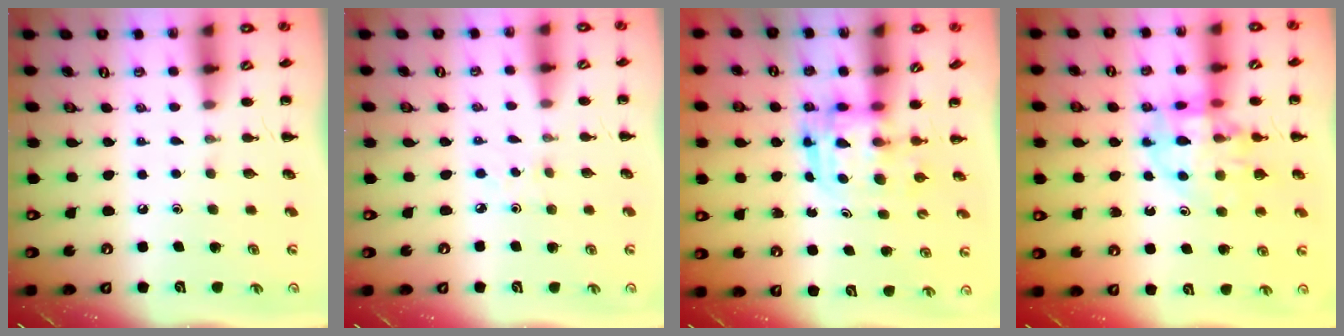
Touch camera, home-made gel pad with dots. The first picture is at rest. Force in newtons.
{"total": 1.5, "press": 1.4, "slide": 0.6}
{"total": 3.0, "press": 3.0, "slide": 0.3}
{"total": 14.2, "press": 13.8, "slide": 3.2}